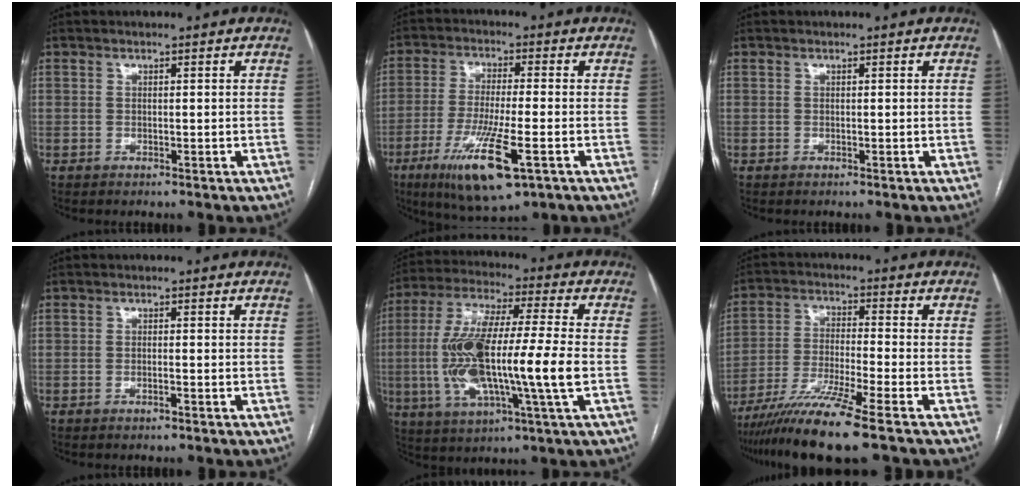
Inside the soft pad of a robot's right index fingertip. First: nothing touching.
{"total": 13.0, "force": [-5.8, 1.9, 11.5], "torque": [-0.219, -0.033, -0.096]}
{"total": 0.0}
{"total": 0.9, "force": [-0.5, 0.1, 0.7], "torque": [-0.015, 0.000, -0.008]}
{"total": 18.7, "force": [-2.3, 1.7, 18.5], "torque": [-0.374, 0.000, -0.044]}
{"total": 11.6, "force": [-8.4, -1.3, 8.0], "torque": [-0.149, -0.035, -0.151]}